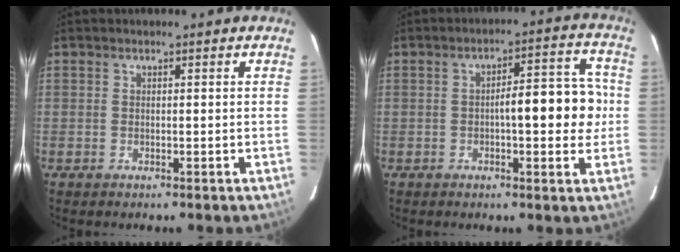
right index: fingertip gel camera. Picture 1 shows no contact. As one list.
[{"total": 9.3, "force": [-0.4, 2.7, 8.9], "torque": [-0.115, 0.028, -0.004]}]